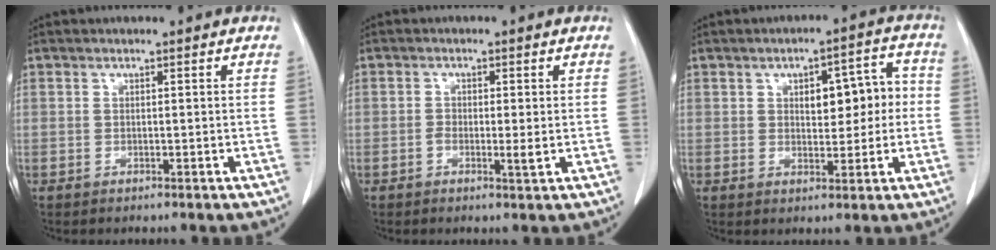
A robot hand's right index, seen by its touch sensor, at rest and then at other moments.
{"total": 2.3, "force": [-0.5, 0.6, 2.1], "torque": [-0.035, 0.000, -0.007]}
{"total": 7.4, "force": [0.8, 3.4, 6.5], "torque": [-0.081, 0.031, 0.017]}